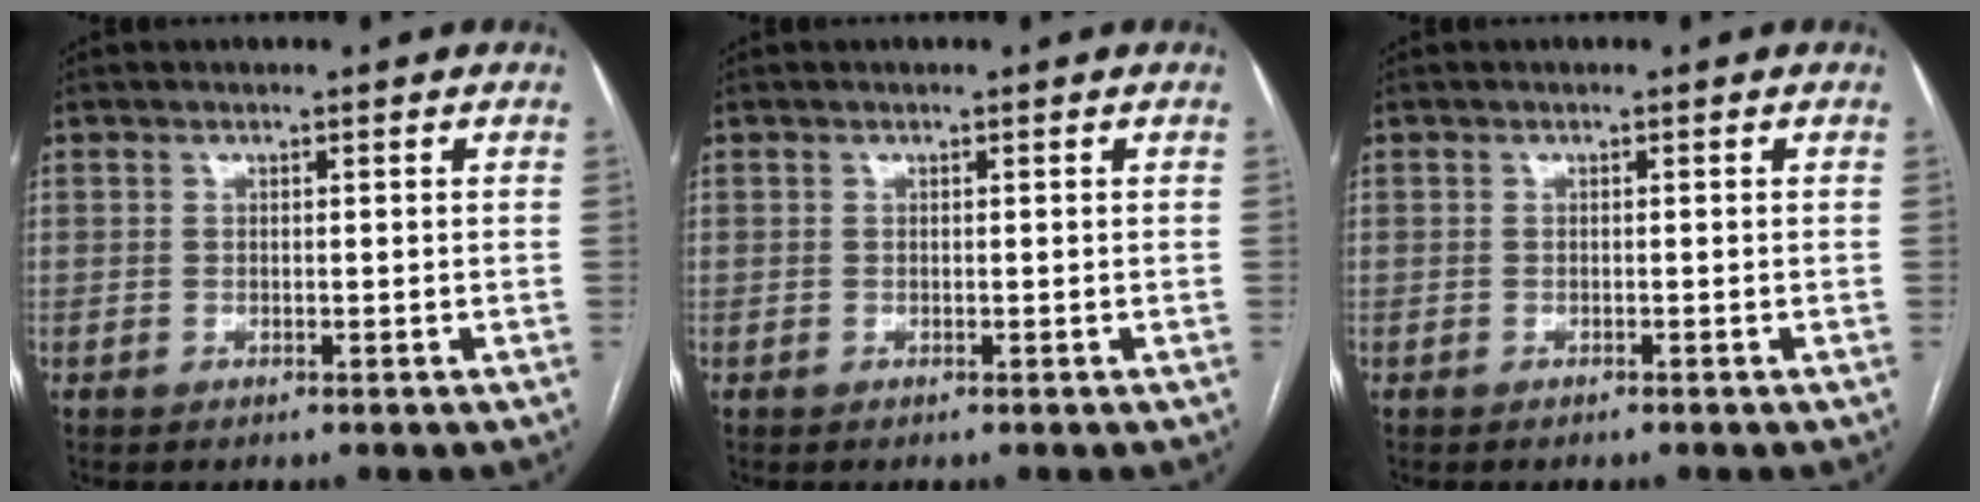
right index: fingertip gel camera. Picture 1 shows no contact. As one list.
[{"total": 0.0}, {"total": 0.0}]